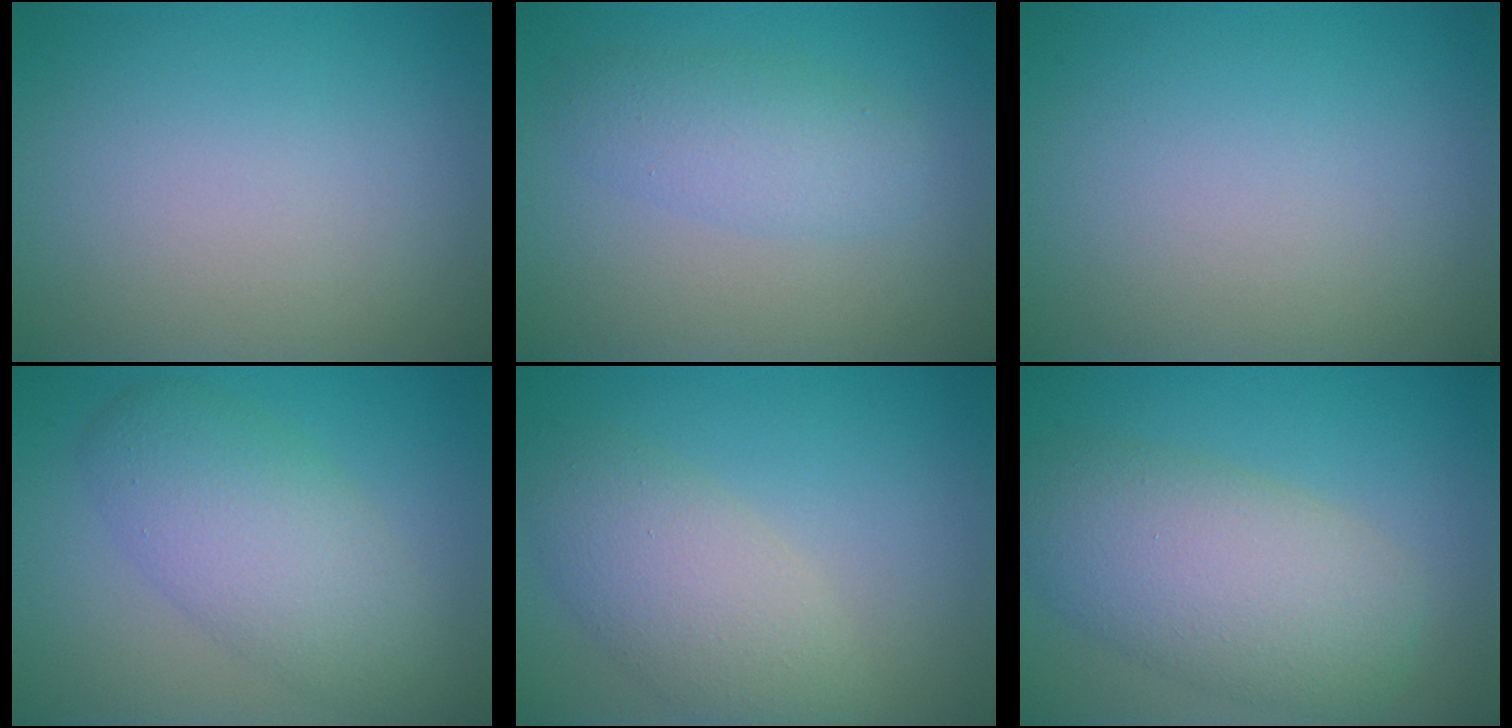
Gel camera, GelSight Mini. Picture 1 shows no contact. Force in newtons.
{"total": 3.0, "press": 3.0, "slide": 0.1}
{"total": 0.0}
{"total": 5.4, "press": 5.3, "slide": 0.4}
{"total": 4.8, "press": 4.8, "slide": 0.2}
{"total": 7.3, "press": 7.3, "slide": 0.4}